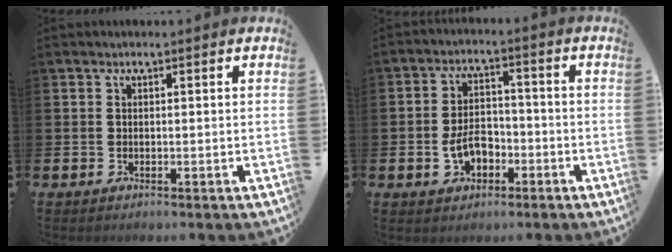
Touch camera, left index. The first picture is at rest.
{"total": 4.9, "force": [-1.9, 3.2, 3.2], "torque": [-0.058, 0.011, -0.036]}